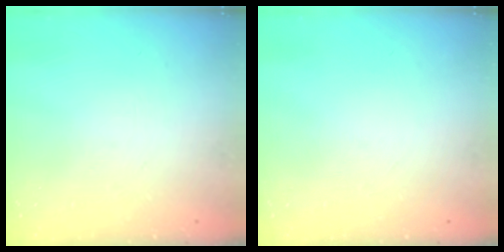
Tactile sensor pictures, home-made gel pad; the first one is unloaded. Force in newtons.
{"total": 0.0}